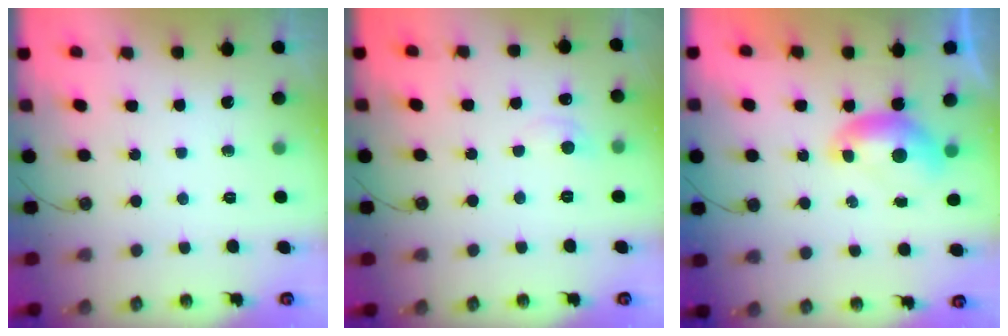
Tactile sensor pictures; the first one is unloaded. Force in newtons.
{"total": 1.1, "press": 0.9, "slide": 0.7}
{"total": 0.0}